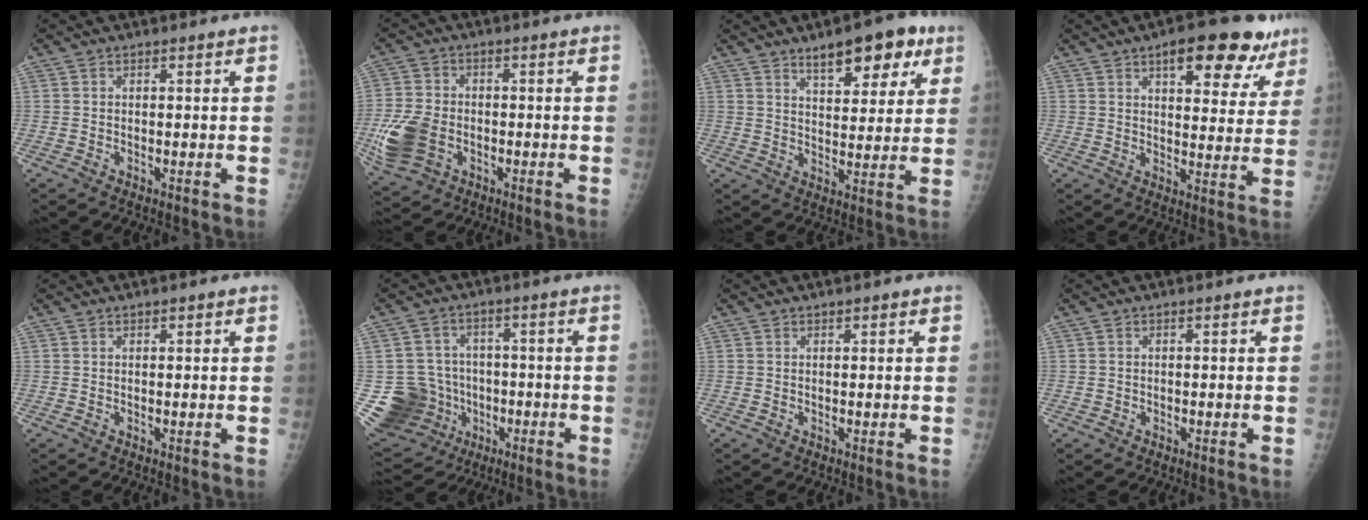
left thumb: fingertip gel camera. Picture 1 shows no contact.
{"total": 10.3, "force": [-3.0, 7.3, 6.6], "torque": [-0.141, 0.007, -0.054]}
{"total": 11.6, "force": [6.9, 4.9, 7.9], "torque": [-0.075, -0.027, 0.099]}
{"total": 15.0, "force": [9.1, 6.2, 10.2], "torque": [-0.083, -0.031, 0.120]}
{"total": 0.6, "force": [0.3, 0.2, 0.5], "torque": [-0.007, 0.001, 0.004]}
{"total": 13.9, "force": [-3.0, 12.9, 4.3], "torque": [-0.076, 0.031, -0.033]}
{"total": 0.8, "force": [0.4, 0.3, 0.6], "torque": [-0.007, 0.001, 0.005]}
{"total": 0.5, "force": [-0.2, 0.4, -0.1], "torque": [0.004, 0.004, -0.005]}